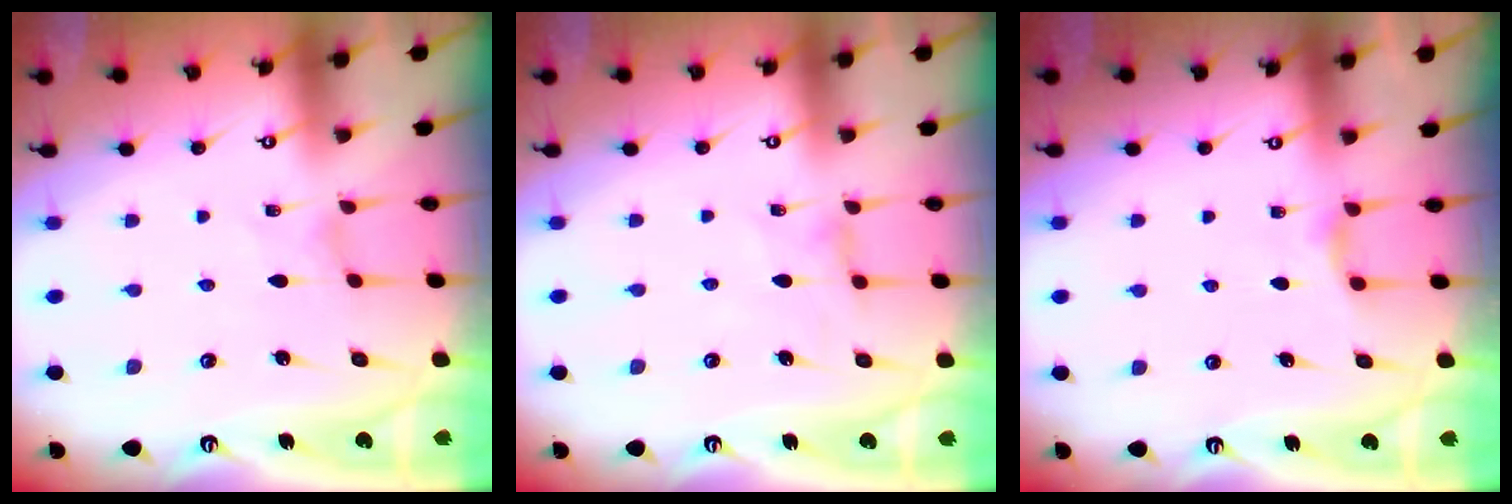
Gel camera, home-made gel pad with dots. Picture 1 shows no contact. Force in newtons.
{"total": 1.5, "press": 1.4, "slide": 0.4}
{"total": 2.6, "press": 2.5, "slide": 0.4}